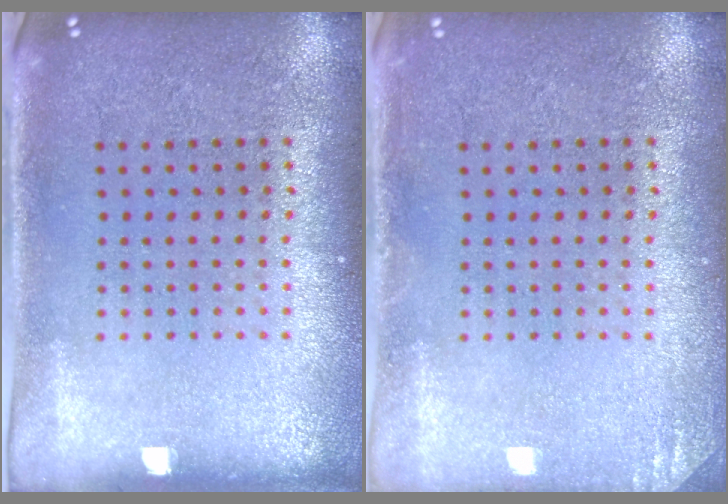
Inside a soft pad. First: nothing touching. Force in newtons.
{"total": 1.3, "press": 1.3, "slide": 0.1}